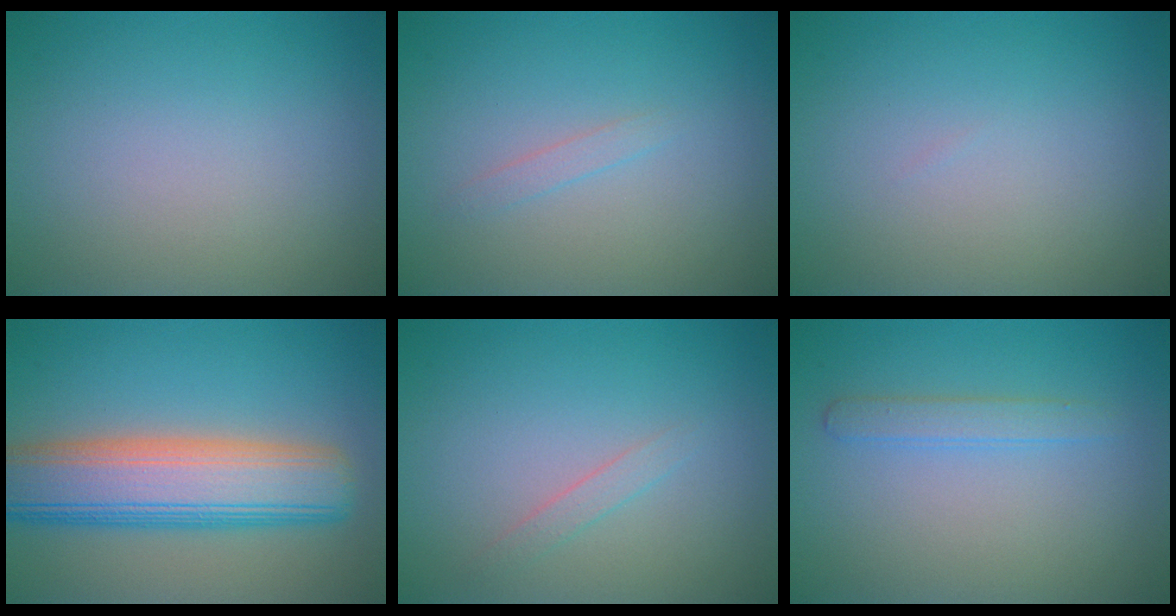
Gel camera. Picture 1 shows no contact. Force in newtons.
{"total": 0.8, "press": 0.8, "slide": 0.1}
{"total": 0.0}
{"total": 9.4, "press": 9.4, "slide": 0.6}
{"total": 0.9, "press": 0.9, "slide": 0.1}
{"total": 1.6, "press": 1.6, "slide": 0.1}